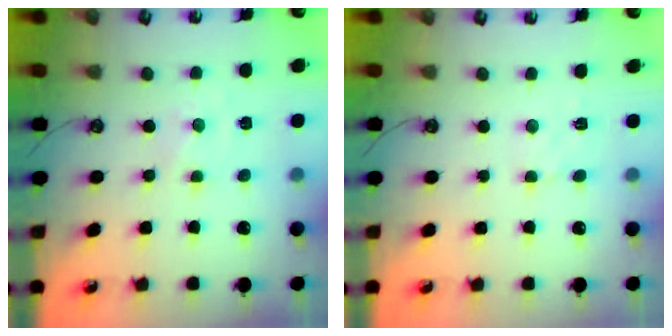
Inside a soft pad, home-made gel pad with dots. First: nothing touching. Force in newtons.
{"total": 2.1, "press": 2.0, "slide": 0.6}